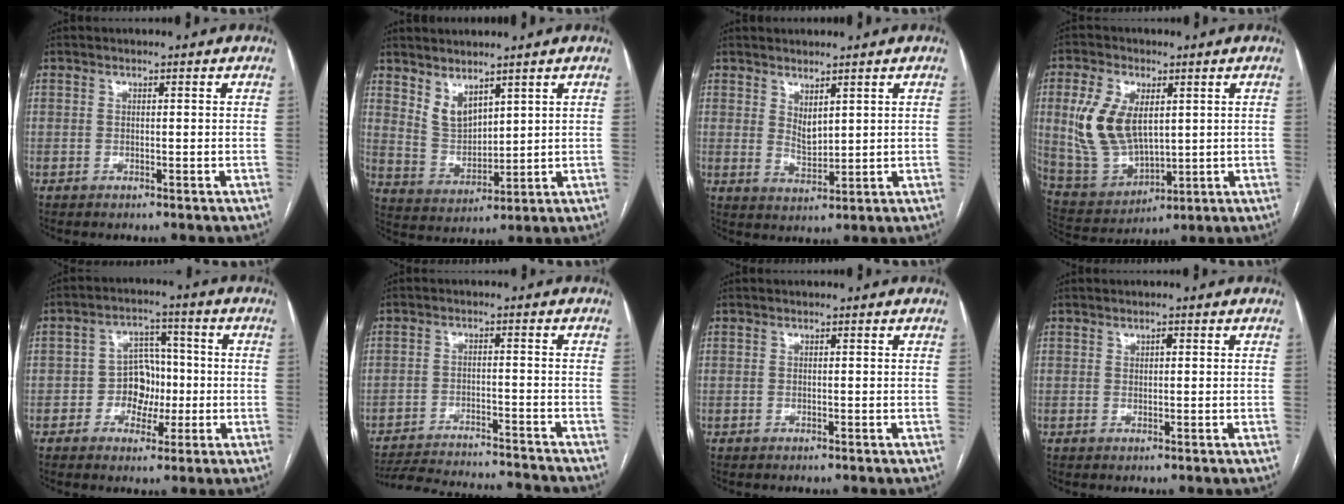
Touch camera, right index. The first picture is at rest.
{"total": 5.7, "force": [4.2, 2.7, 2.9], "torque": [-0.062, -0.005, 0.099]}
{"total": 3.2, "force": [2.0, 1.3, 2.2], "torque": [-0.045, -0.014, 0.046]}
{"total": 12.7, "force": [2.7, 7.2, 10.0], "torque": [-0.223, 0.005, 0.070]}
{"total": 6.4, "force": [-1.2, 5.1, 3.7], "torque": [-0.058, 0.023, -0.020]}
{"total": 16.3, "force": [-15.7, 1.0, 4.5], "torque": [-0.092, -0.011, -0.223]}
{"total": 0.0}
{"total": 1.0, "force": [0.4, 0.5, 0.8], "torque": [-0.014, 0.000, 0.005]}